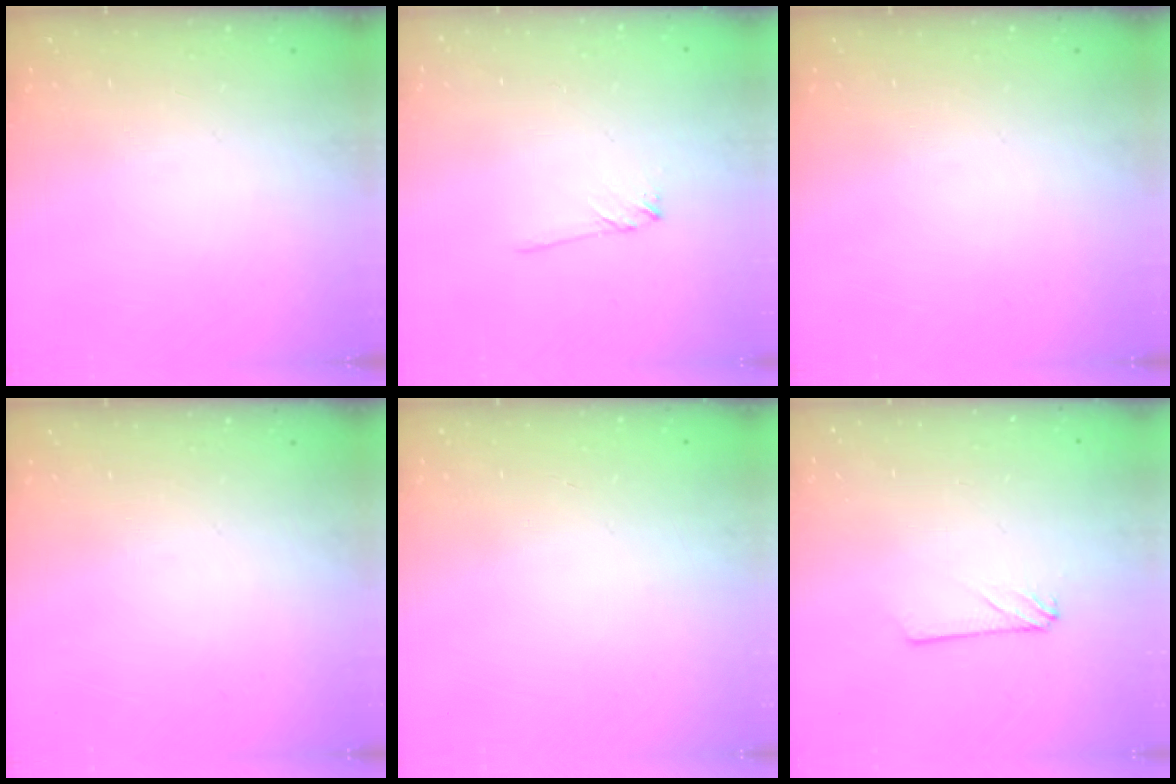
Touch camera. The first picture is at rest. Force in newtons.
{"total": 3.6, "press": 3.5, "slide": 0.5}
{"total": 0.0}
{"total": 0.0}
{"total": 0.0}
{"total": 2.4, "press": 2.4, "slide": 0.2}